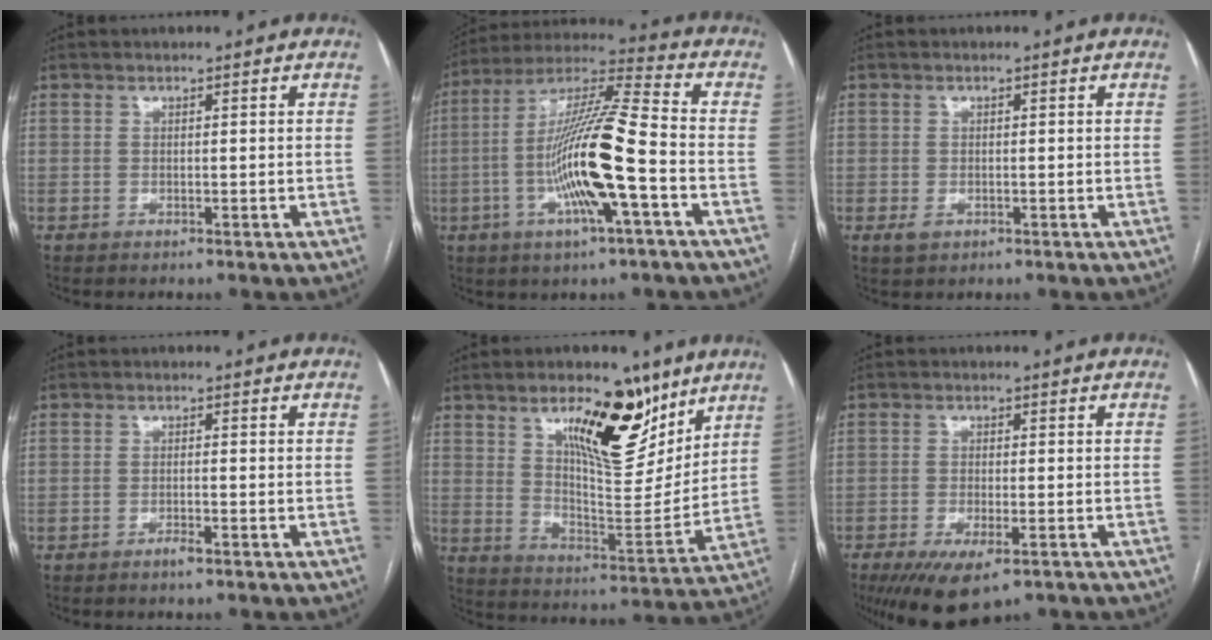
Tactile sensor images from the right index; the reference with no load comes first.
{"total": 16.5, "force": [-3.9, 0.8, 16.0], "torque": [-0.304, 0.001, -0.075]}
{"total": 1.9, "force": [-0.6, 1.6, 0.9], "torque": [-0.013, 0.001, -0.003]}
{"total": 1.7, "force": [-1.1, 0.2, 1.2], "torque": [-0.022, -0.001, -0.018]}
{"total": 15.9, "force": [9.5, 5.3, 11.6], "torque": [-0.169, -0.011, 0.158]}
{"total": 8.7, "force": [-5.4, 2.9, 6.2], "torque": [-0.101, -0.018, -0.085]}